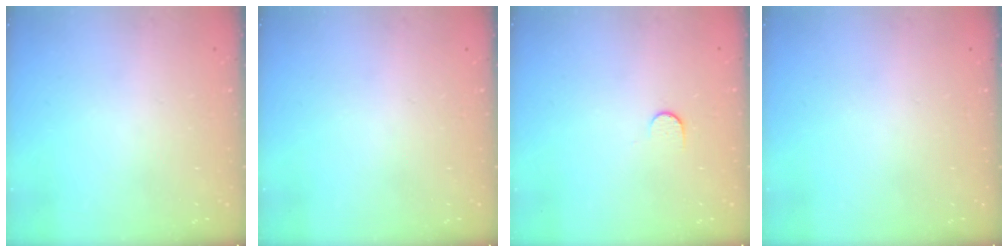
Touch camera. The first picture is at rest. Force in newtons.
{"total": 0.0}
{"total": 5.7, "press": 5.6, "slide": 0.6}
{"total": 0.0}